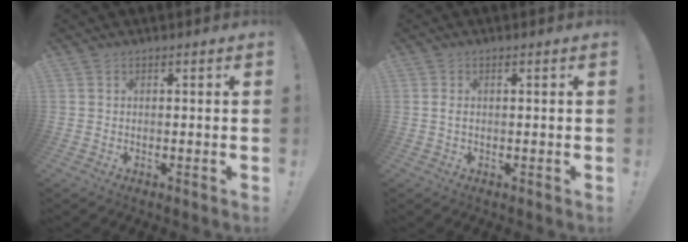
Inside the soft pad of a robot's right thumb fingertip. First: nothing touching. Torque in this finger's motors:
{"motor_torque": [0.22, -0.42, 0.01, 0.23, 0.07]}